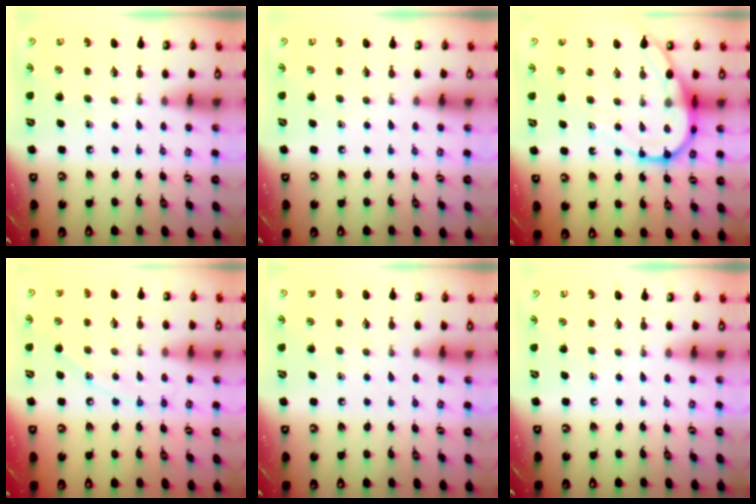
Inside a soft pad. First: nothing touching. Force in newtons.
{"total": 0.0}
{"total": 10.8, "press": 10.8, "slide": 1.0}
{"total": 8.0, "press": 8.0, "slide": 0.6}
{"total": 4.3, "press": 4.2, "slide": 0.4}
{"total": 0.0}